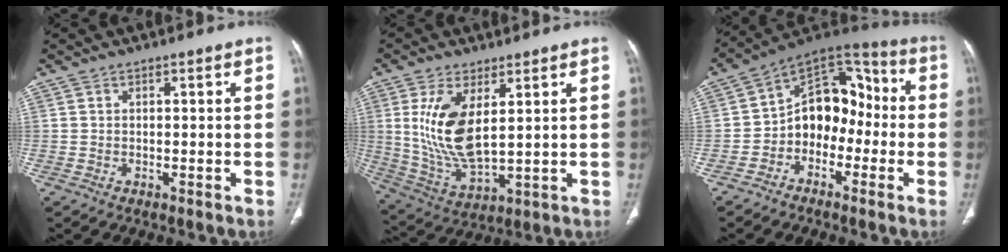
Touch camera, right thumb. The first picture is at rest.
{"total": 13.1, "force": [3.5, 5.8, 11.2], "torque": [-0.230, -0.024, 0.084]}
{"total": 13.2, "force": [-2.7, 9.8, 8.5], "torque": [-0.085, 0.065, -0.061]}